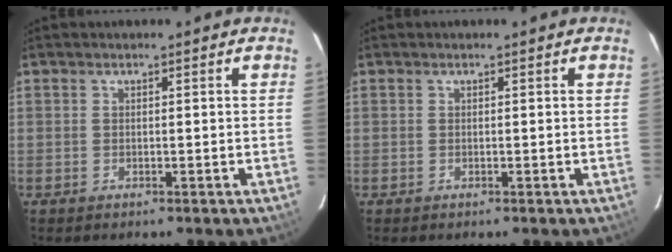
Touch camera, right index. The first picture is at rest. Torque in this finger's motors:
{"motor_torque": [0.00, 0.00, 0.00, 0.00]}